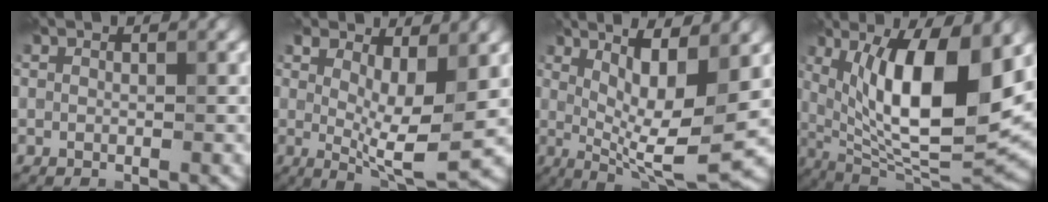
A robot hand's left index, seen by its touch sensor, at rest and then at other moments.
{"total": 7.1, "force": [1.4, 2.5, 6.5], "torque": [-0.112, -0.015, 0.027]}
{"total": 9.9, "force": [2.0, 2.2, 9.4], "torque": [-0.144, 0.003, 0.038]}
{"total": 13.4, "force": [3.1, 4.6, 12.2], "torque": [-0.179, -0.014, 0.053]}